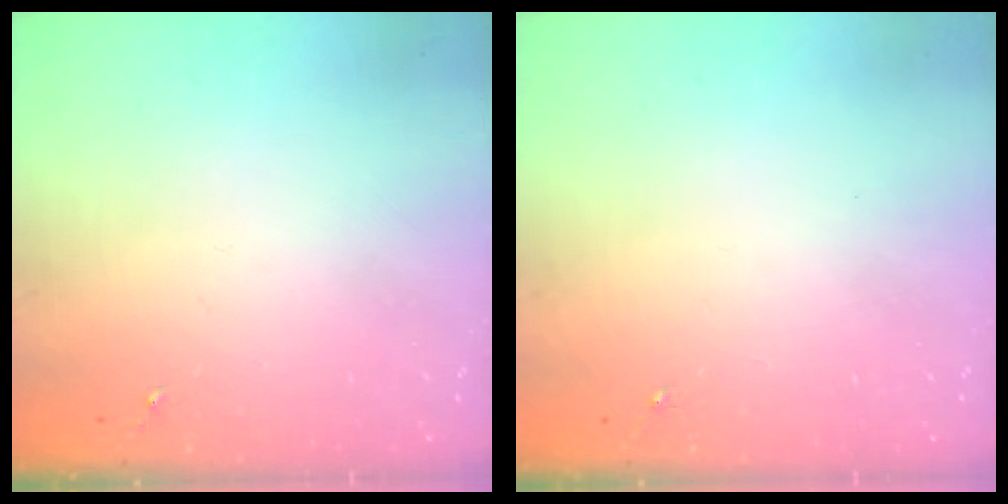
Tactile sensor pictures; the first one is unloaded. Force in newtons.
{"total": 0.0}